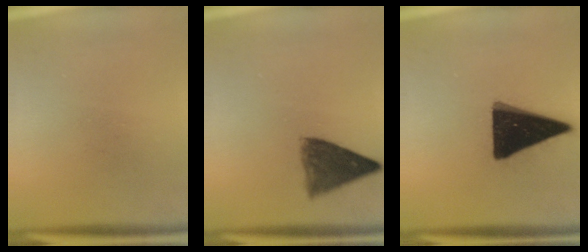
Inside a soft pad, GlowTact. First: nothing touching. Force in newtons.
{"total": 7.2}
{"total": 18.4}